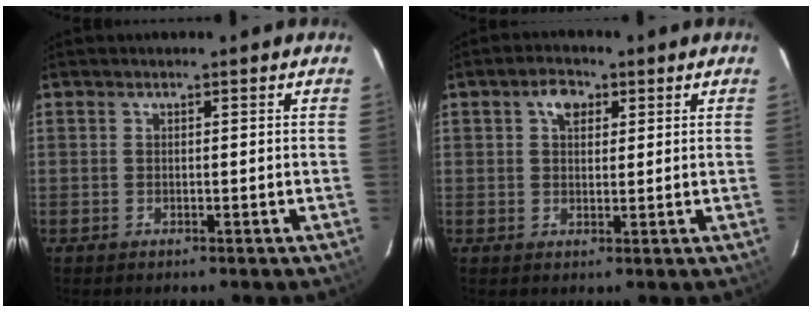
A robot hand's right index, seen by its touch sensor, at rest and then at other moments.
{"total": 3.8, "force": [1.6, 2.6, 2.3], "torque": [-0.035, 0.013, 0.027]}